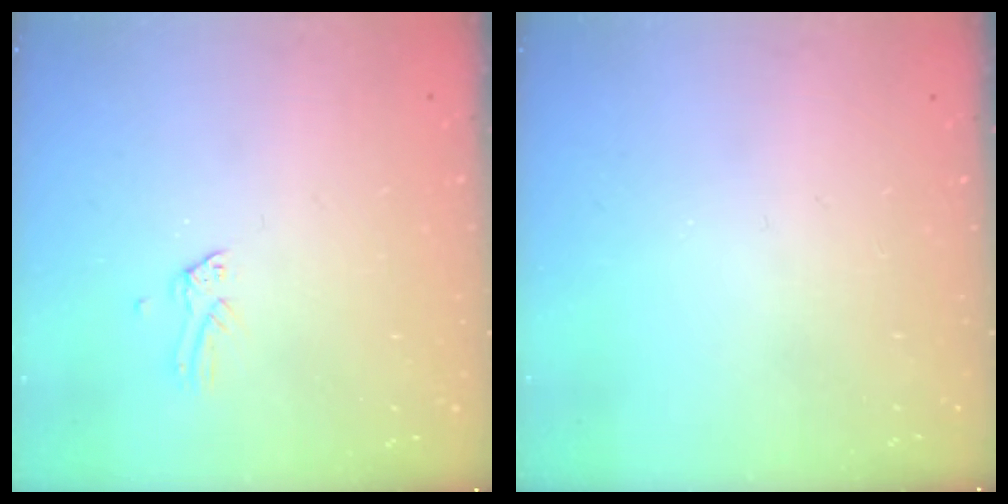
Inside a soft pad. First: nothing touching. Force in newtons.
{"total": 0.0}